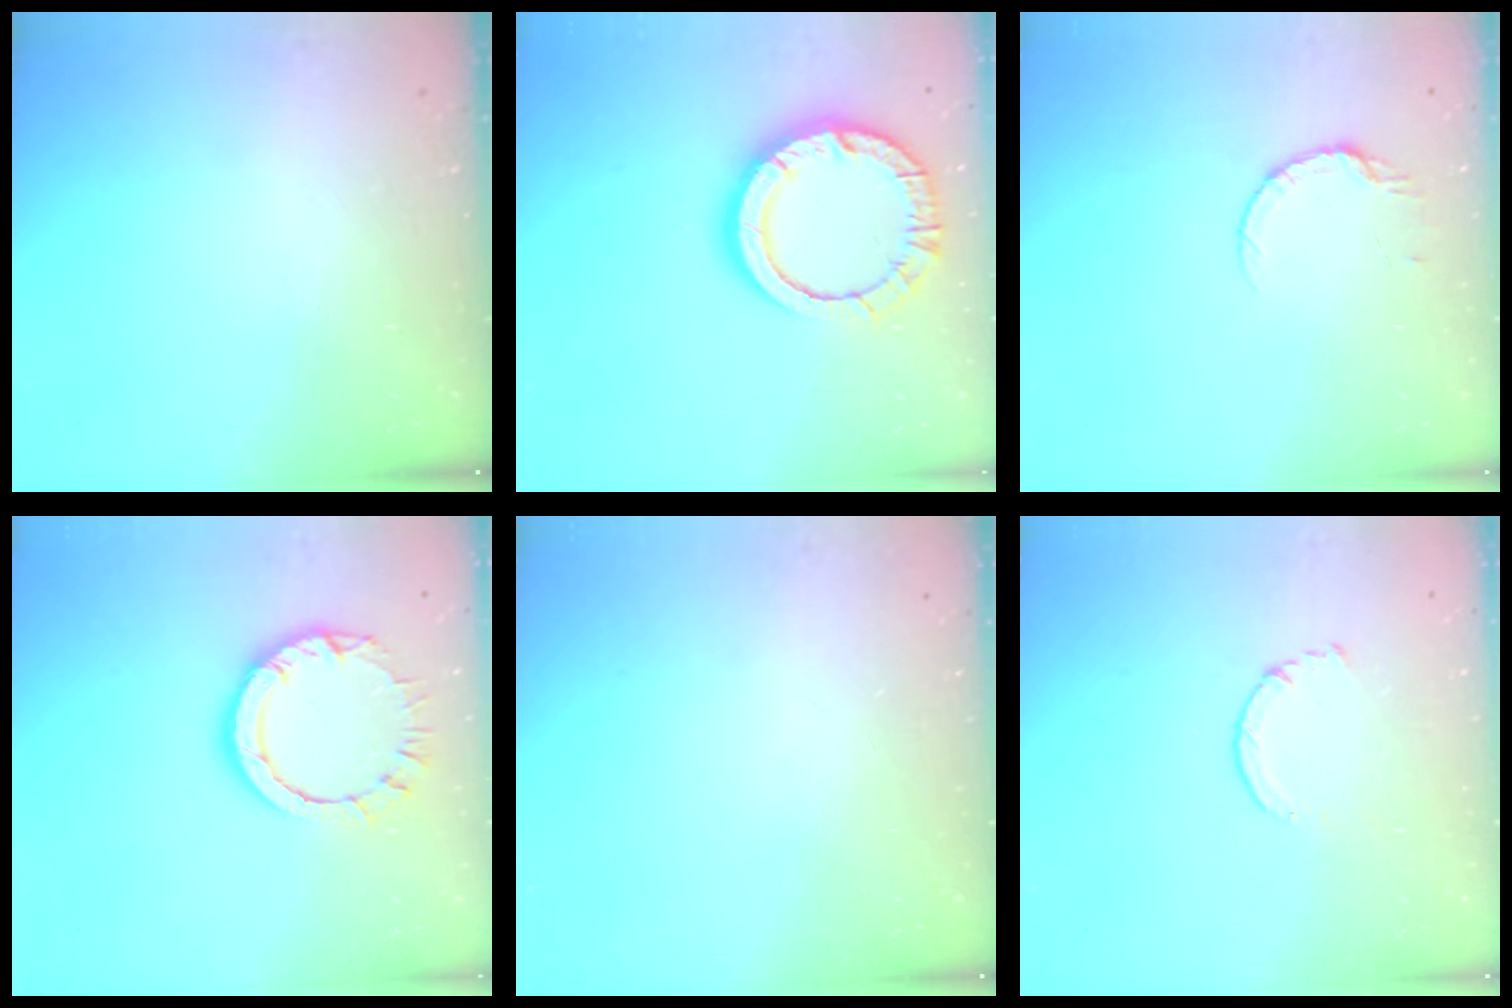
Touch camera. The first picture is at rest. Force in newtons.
{"total": 14.5, "press": 14.5, "slide": 1.1}
{"total": 5.3, "press": 5.2, "slide": 0.6}
{"total": 8.7, "press": 8.6, "slide": 0.7}
{"total": 0.0}
{"total": 2.0, "press": 1.9, "slide": 0.3}